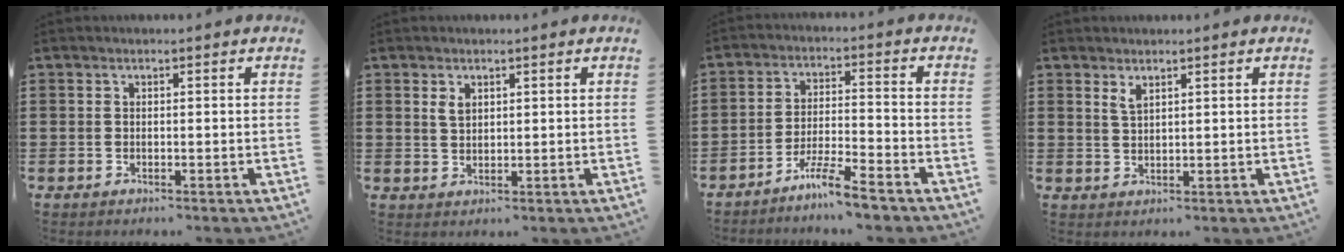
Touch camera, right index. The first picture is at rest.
{"total": 1.8, "force": [0.9, 1.0, 1.2], "torque": [-0.026, 0.003, 0.017]}
{"total": 6.2, "force": [-5.5, -0.3, 2.9], "torque": [-0.070, -0.010, -0.108]}
{"total": 1.8, "force": [1.3, 0.4, 1.1], "torque": [-0.024, 0.002, 0.024]}